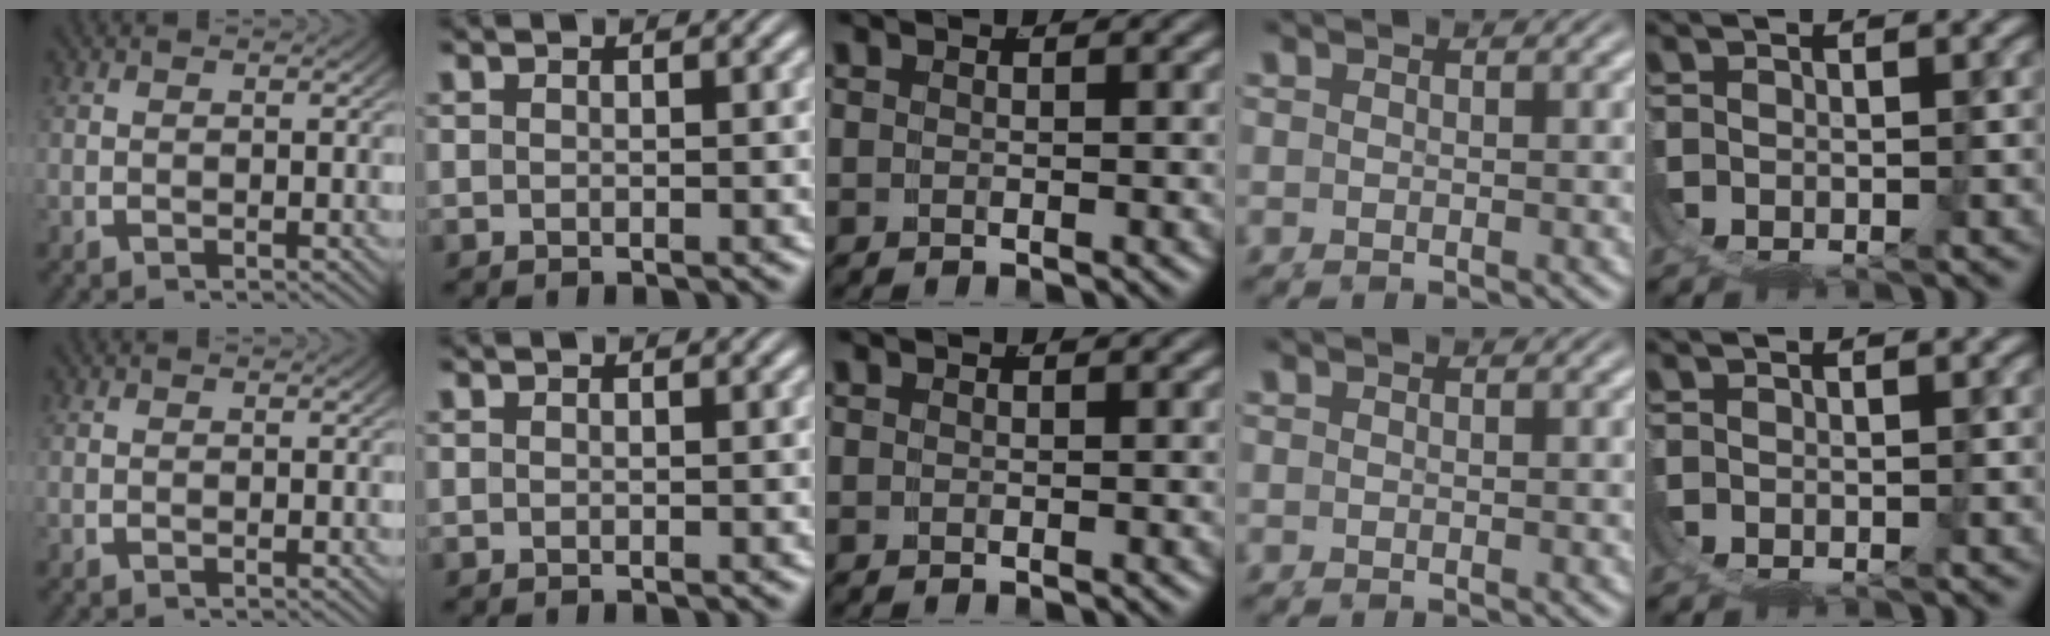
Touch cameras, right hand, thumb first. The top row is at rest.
{}